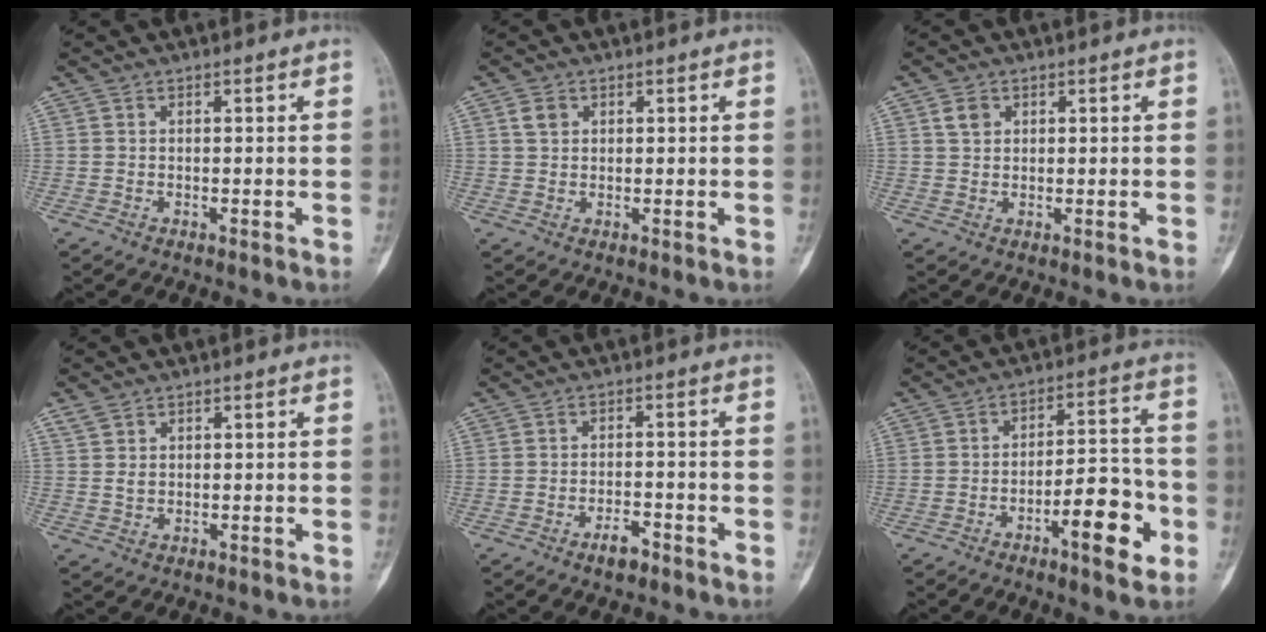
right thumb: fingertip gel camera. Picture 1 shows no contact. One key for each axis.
{"total": 2.5, "fx": 1.0, "fy": 1.9, "fz": 1.3, "tx": -0.019, "ty": 0.001, "tz": 0.021}
{"total": 2.7, "fx": 1.2, "fy": 2.1, "fz": 1.3, "tx": -0.017, "ty": 0.000, "tz": 0.024}
{"total": 2.6, "fx": 1.5, "fy": 1.7, "fz": 1.2, "tx": -0.021, "ty": -0.002, "tz": 0.035}
{"total": 3.3, "fx": -2.3, "fy": 1.3, "fz": 1.9, "tx": -0.030, "ty": 0.015, "tz": -0.038}
{"total": 11.6, "fx": -4.9, "fy": 3.7, "fz": 9.8, "tx": -0.129, "ty": 0.035, "tz": -0.074}